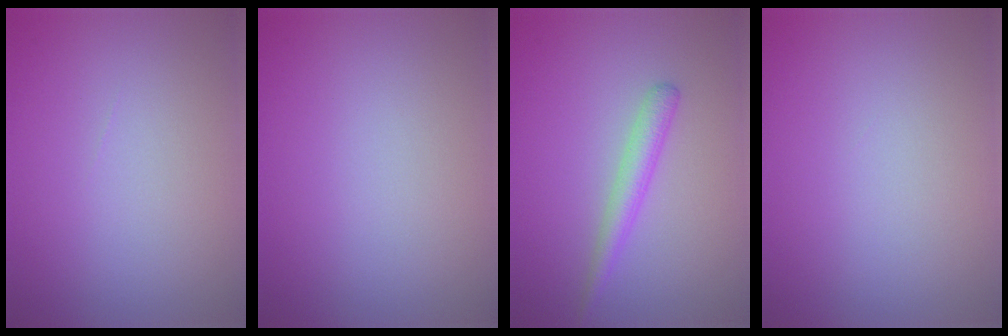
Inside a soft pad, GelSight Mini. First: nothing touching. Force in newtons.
{"total": 0.0}
{"total": 2.1, "press": 2.1, "slide": 0.0}
{"total": 0.0}